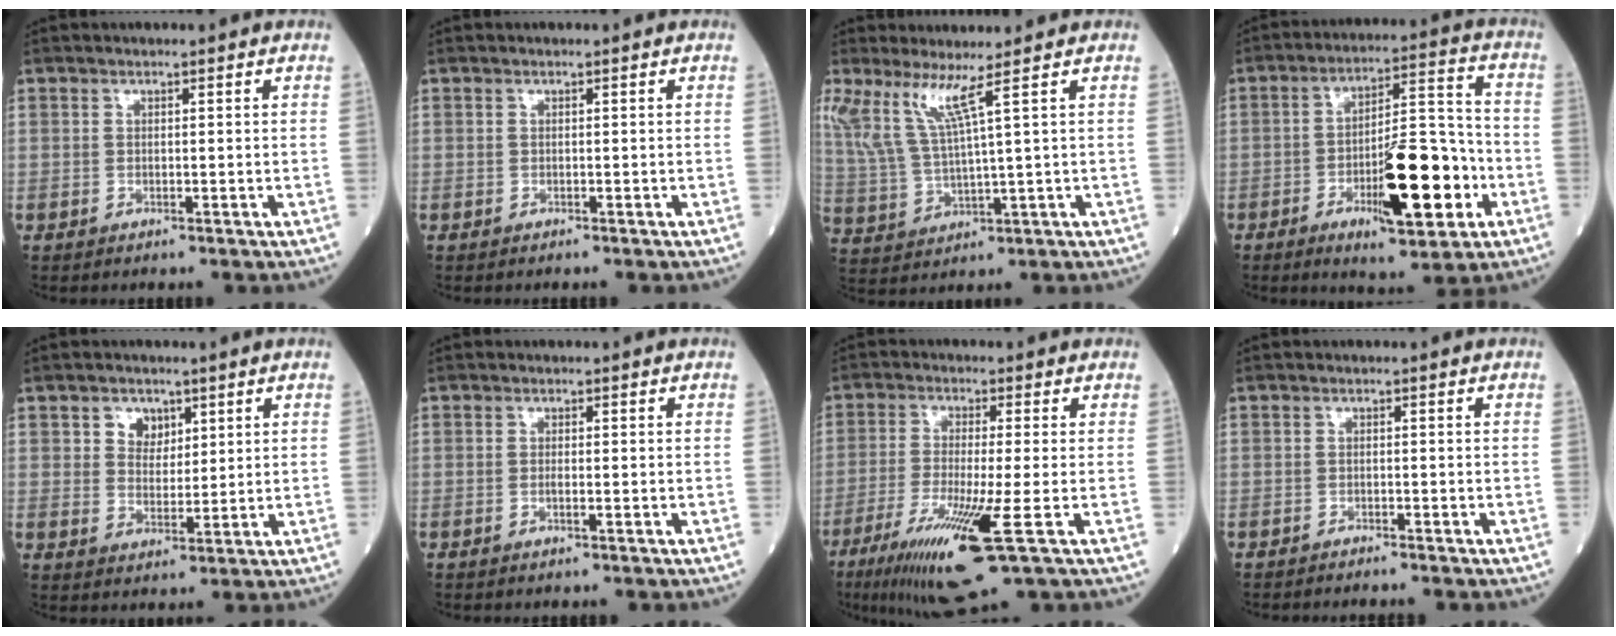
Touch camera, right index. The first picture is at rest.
{"total": 0.0}
{"total": 7.0, "force": [4.4, -1.1, 5.4], "torque": [-0.124, 0.001, 0.104]}
{"total": 14.8, "force": [-5.2, 3.8, 13.4], "torque": [-0.206, 0.008, -0.075]}
{"total": 4.0, "force": [2.0, 3.1, 1.6], "torque": [-0.024, 0.005, 0.036]}
{"total": 0.9, "force": [-0.2, 0.0, 0.8], "torque": [-0.019, 0.000, -0.002]}
{"total": 12.6, "force": [-5.4, 0.0, 11.3], "torque": [-0.219, -0.040, -0.090]}
{"total": 2.5, "force": [-2.4, 0.0, 0.7], "torque": [-0.012, -0.003, -0.032]}